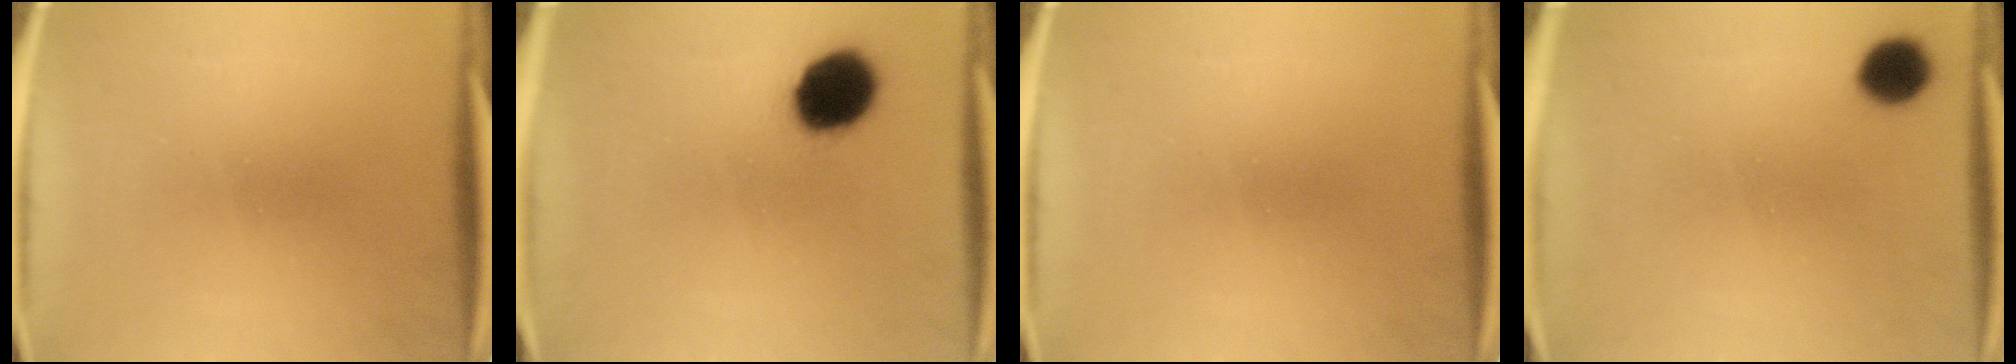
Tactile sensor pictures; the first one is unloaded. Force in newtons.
{"total": 11.8}
{"total": 0.0}
{"total": 7.3}